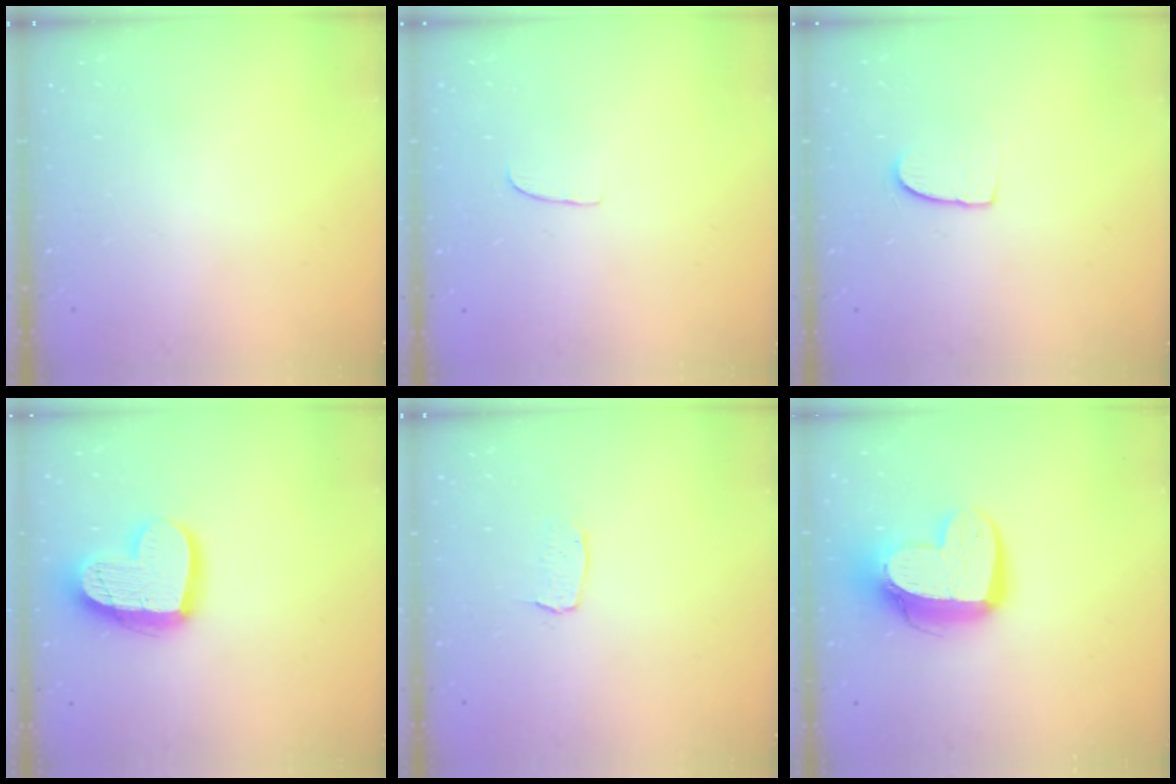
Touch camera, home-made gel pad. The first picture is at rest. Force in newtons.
{"total": 5.7, "press": 5.7, "slide": 0.5}
{"total": 5.2, "press": 5.2, "slide": 0.4}
{"total": 17.8, "press": 17.7, "slide": 1.4}
{"total": 2.9, "press": 2.9, "slide": 0.2}
{"total": 14.9, "press": 14.9, "slide": 1.1}